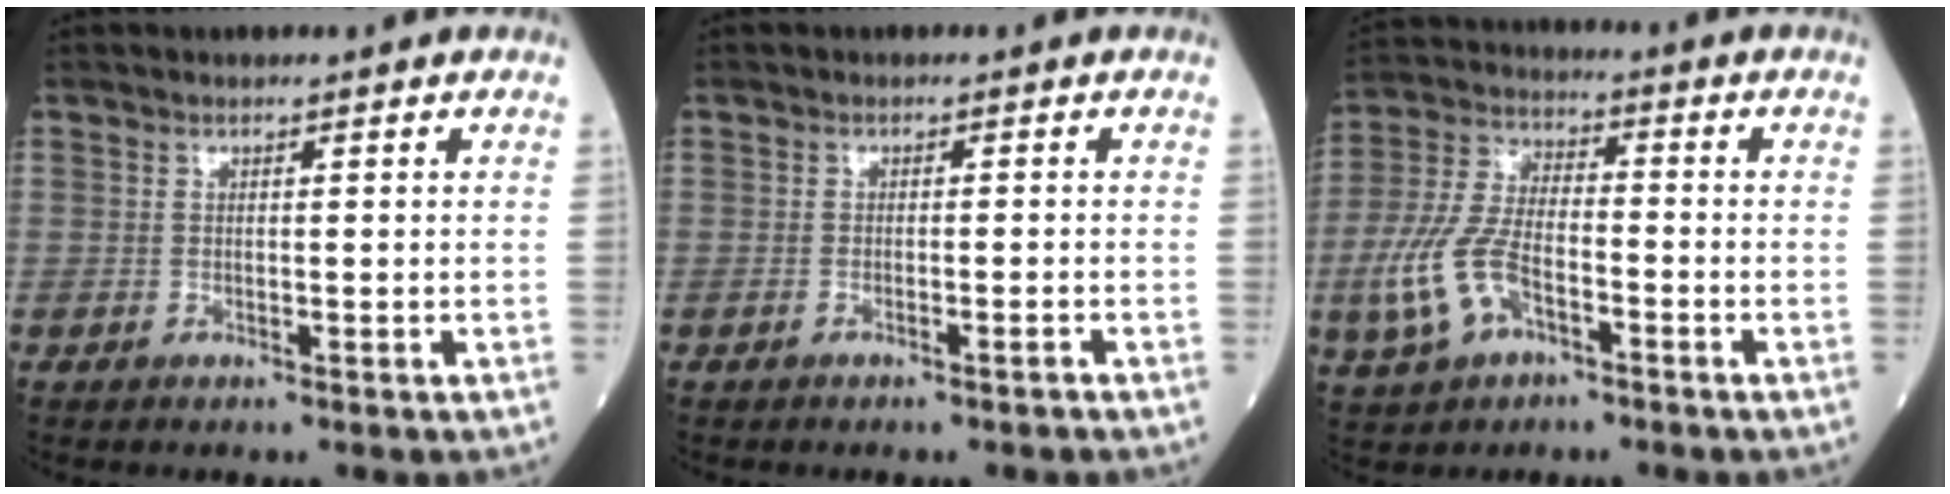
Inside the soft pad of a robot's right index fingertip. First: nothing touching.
{"total": 0.9, "force": [-0.8, -0.1, 0.6], "torque": [-0.015, 0.000, -0.010]}
{"total": 10.5, "force": [-4.0, 5.2, 8.1], "torque": [-0.198, 0.004, -0.076]}